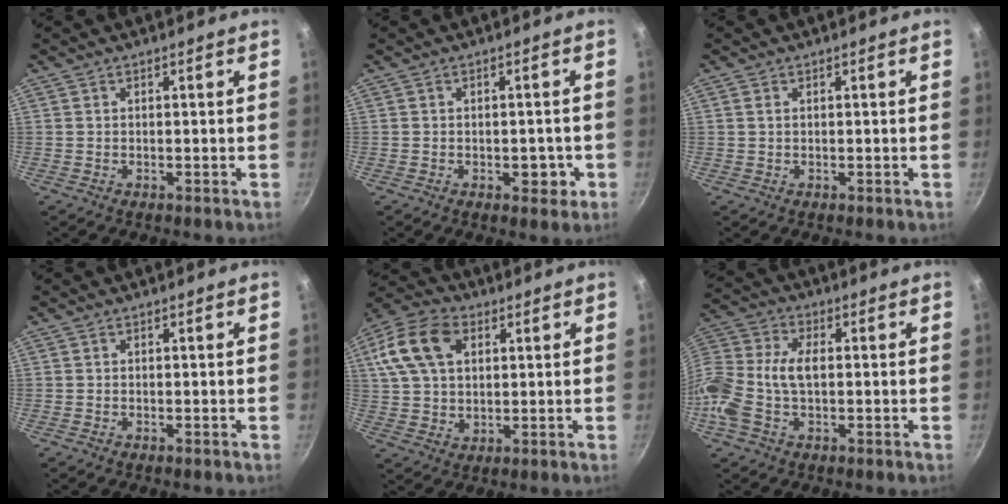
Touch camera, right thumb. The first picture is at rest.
{"total": 3.9, "force": [-1.2, 2.5, 2.8], "torque": [-0.007, 0.008, -0.013]}
{"total": 0.8, "force": [0.3, 0.5, 0.5], "torque": [-0.010, 0.001, 0.005]}
{"total": 0.0}
{"total": 15.1, "force": [4.8, 10.2, 10.1], "torque": [-0.183, 0.008, 0.078]}
{"total": 13.2, "force": [-0.9, 7.9, 10.5], "torque": [-0.225, 0.023, -0.036]}